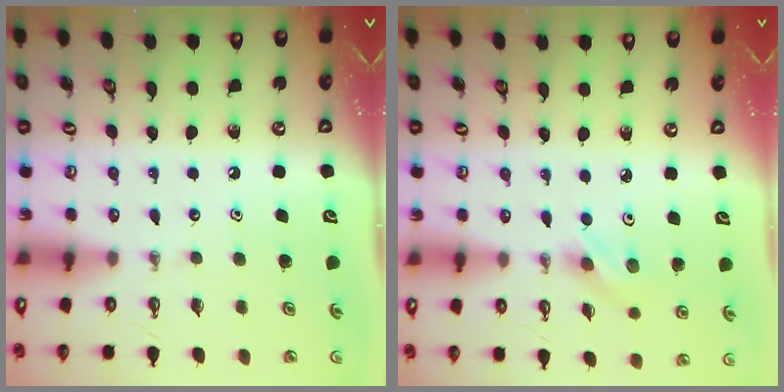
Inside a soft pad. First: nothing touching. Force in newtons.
{"total": 2.6, "press": 2.3, "slide": 1.1}